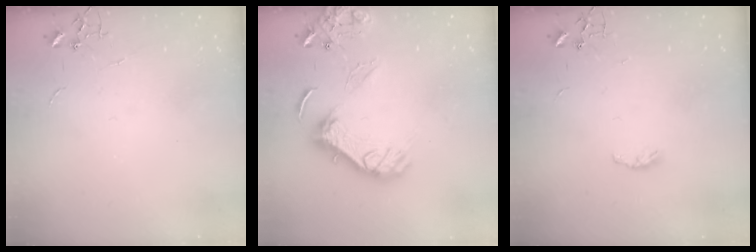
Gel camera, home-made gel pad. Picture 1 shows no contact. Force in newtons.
{"total": 16.7, "press": 16.7, "slide": 1.5}
{"total": 4.1, "press": 4.1, "slide": 0.6}